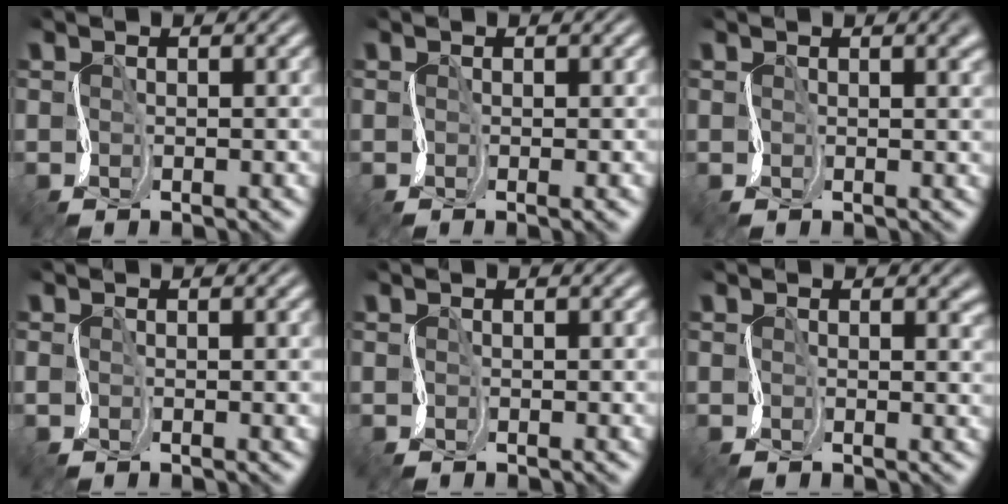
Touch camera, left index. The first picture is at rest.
{"total": 0.6, "force": [0.0, 0.0, 0.6], "torque": [-0.007, 0.000, 0.000]}
{"total": 2.2, "force": [0.7, 0.9, 1.8], "torque": [-0.015, 0.002, 0.008]}
{"total": 0.6, "force": [0.1, 0.2, 0.5], "torque": [-0.010, -0.002, 0.002]}
{"total": 0.0}
{"total": 2.6, "force": [0.6, 1.6, 1.9], "torque": [-0.013, 0.001, 0.007]}